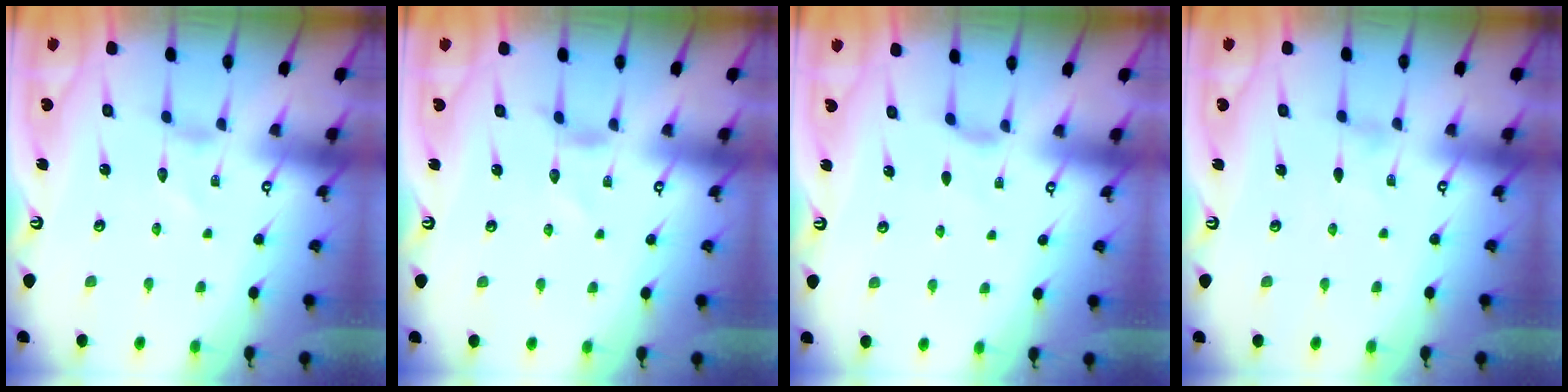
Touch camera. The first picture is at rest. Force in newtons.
{"total": 2.3, "press": 2.3, "slide": 0.2}
{"total": 2.7, "press": 2.7, "slide": 0.6}
{"total": 0.0}